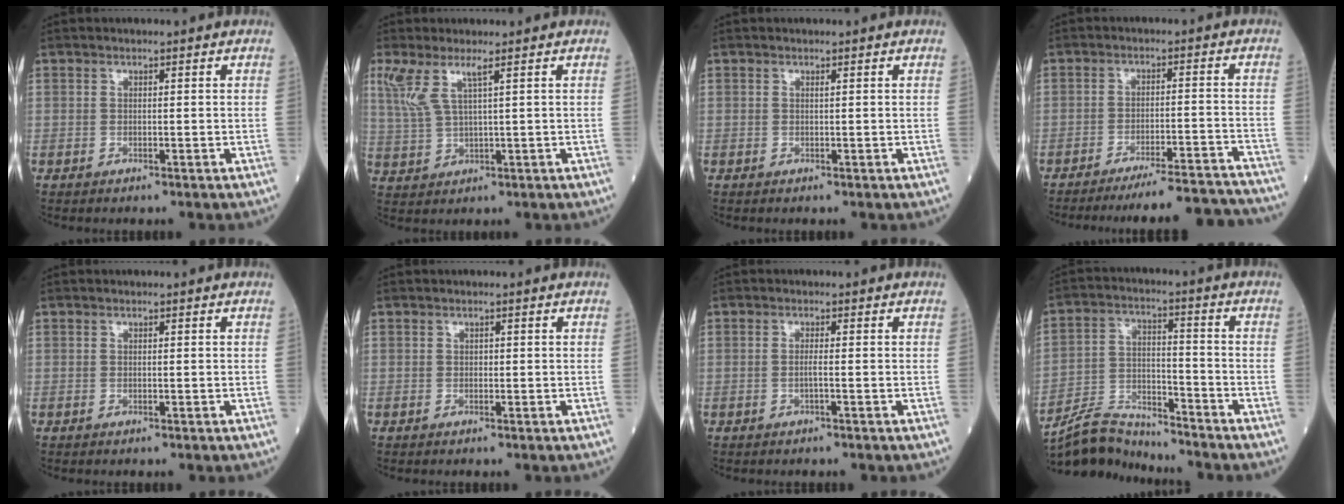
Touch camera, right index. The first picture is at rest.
{"total": 4.9, "force": [2.6, 0.4, 4.1], "torque": [-0.102, 0.008, 0.064]}
{"total": 0.0}
{"total": 15.5, "force": [-15.1, -0.3, 3.7], "torque": [-0.032, 0.000, -0.199]}
{"total": 0.0}
{"total": 0.0}
{"total": 1.2, "force": [-0.3, -0.2, 1.1], "torque": [-0.022, 0.000, -0.009]}
{"total": 10.1, "force": [-10.1, 0.6, 0.5], "torque": [-0.017, 0.016, -0.189]}